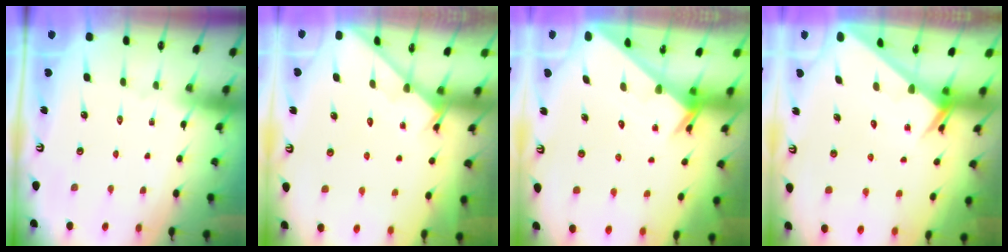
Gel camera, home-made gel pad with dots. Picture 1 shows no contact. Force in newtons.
{"total": 2.2, "press": 2.2, "slide": 0.2}
{"total": 3.3, "press": 3.3, "slide": 0.4}
{"total": 2.5, "press": 2.5, "slide": 0.1}